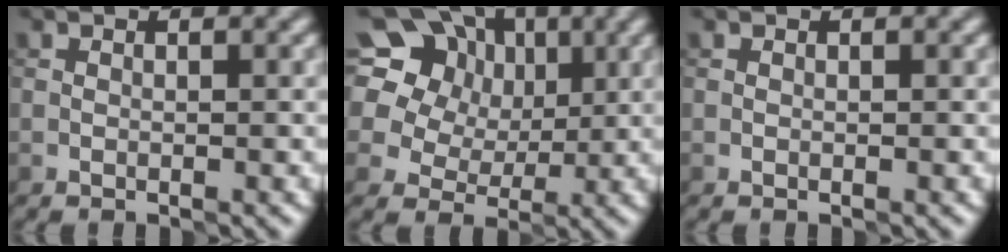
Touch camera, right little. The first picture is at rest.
{"total": 19.3, "force": [8.4, 15.0, 8.8], "torque": [-0.206, 0.066, 0.134]}
{"total": 0.0}